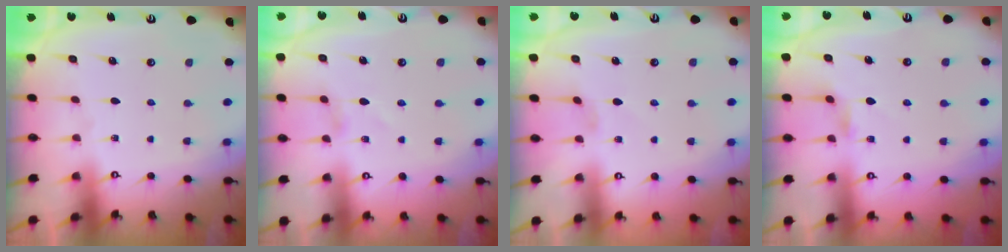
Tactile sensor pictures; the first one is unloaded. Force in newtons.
{"total": 0.0}
{"total": 0.9, "press": 0.8, "slide": 0.3}
{"total": 4.6, "press": 4.6, "slide": 0.6}